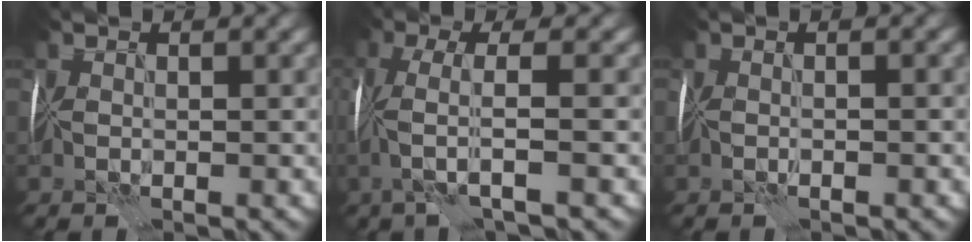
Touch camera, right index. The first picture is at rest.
{"total": 3.6, "force": [-0.7, 0.4, 3.5], "torque": [-0.068, 0.007, -0.022]}
{"total": 1.3, "force": [0.0, 0.5, 1.2], "torque": [-0.008, 0.002, -0.008]}